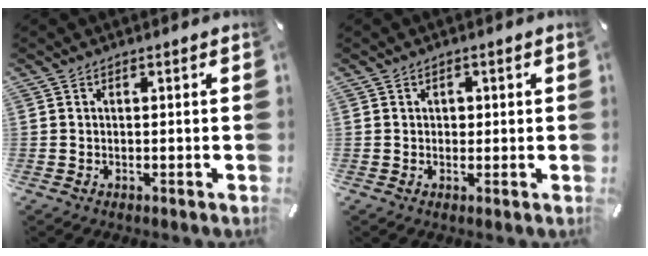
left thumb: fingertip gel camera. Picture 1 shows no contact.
{"total": 1.3, "force": [0.2, 1.2, 0.5], "torque": [0.003, -0.001, -0.002]}